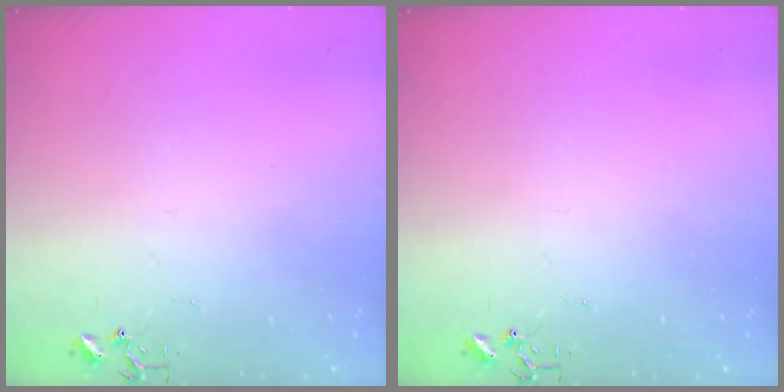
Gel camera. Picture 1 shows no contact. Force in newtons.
{"total": 0.0}